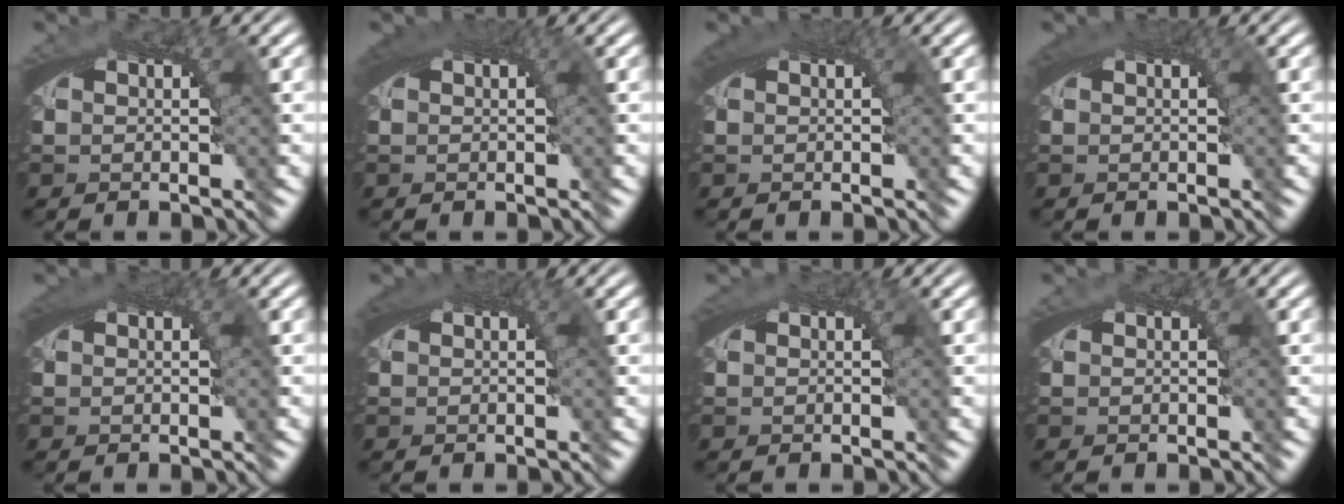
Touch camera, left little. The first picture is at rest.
{"total": 1.8, "force": [0.7, 0.3, 1.6], "torque": [-0.022, 0.006, 0.012]}
{"total": 1.4, "force": [0.6, 0.1, 1.3], "torque": [-0.017, 0.005, 0.011]}
{"total": 1.5, "force": [0.6, 0.2, 1.4], "torque": [-0.019, 0.006, 0.011]}
{"total": 1.2, "force": [0.5, 0.1, 1.0], "torque": [-0.015, 0.004, 0.009]}
{"total": 1.6, "force": [0.6, 0.2, 1.4], "torque": [-0.020, 0.006, 0.011]}
{"total": 0.7, "force": [0.3, 0.1, 0.6], "torque": [-0.010, 0.003, 0.006]}
{"total": 0.0}